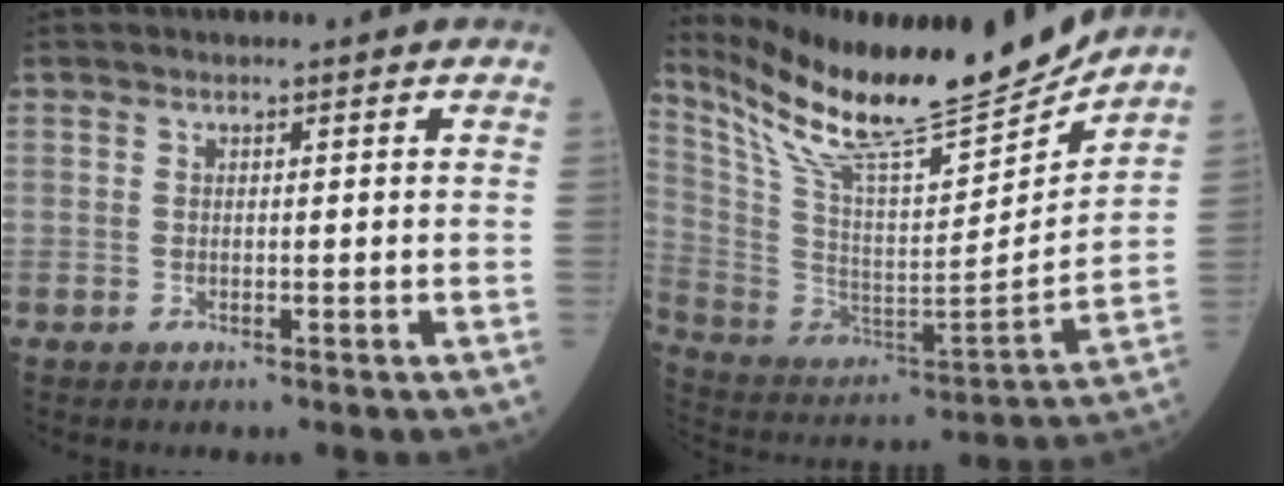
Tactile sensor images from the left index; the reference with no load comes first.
{"total": 23.2, "force": [20.0, 2.5, 11.4], "torque": [-0.219, -0.034, 0.338]}